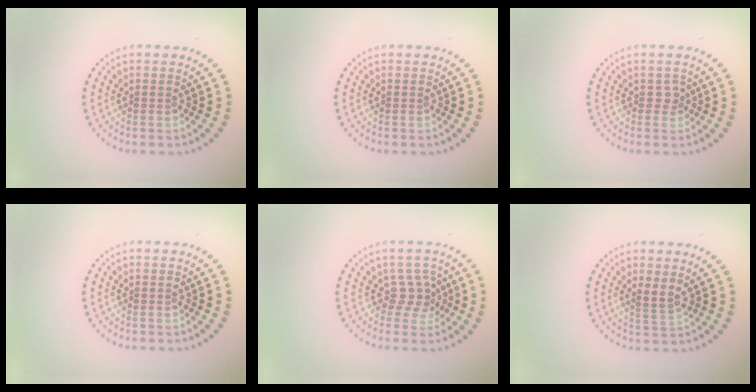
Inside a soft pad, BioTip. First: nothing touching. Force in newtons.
{"total": 0.0}
{"total": 0.9, "press": 0.7, "slide": 0.6}
{"total": 0.0}
{"total": 2.1, "press": 1.4, "slide": 1.6}
{"total": 1.5, "press": 1.2, "slide": 1.0}